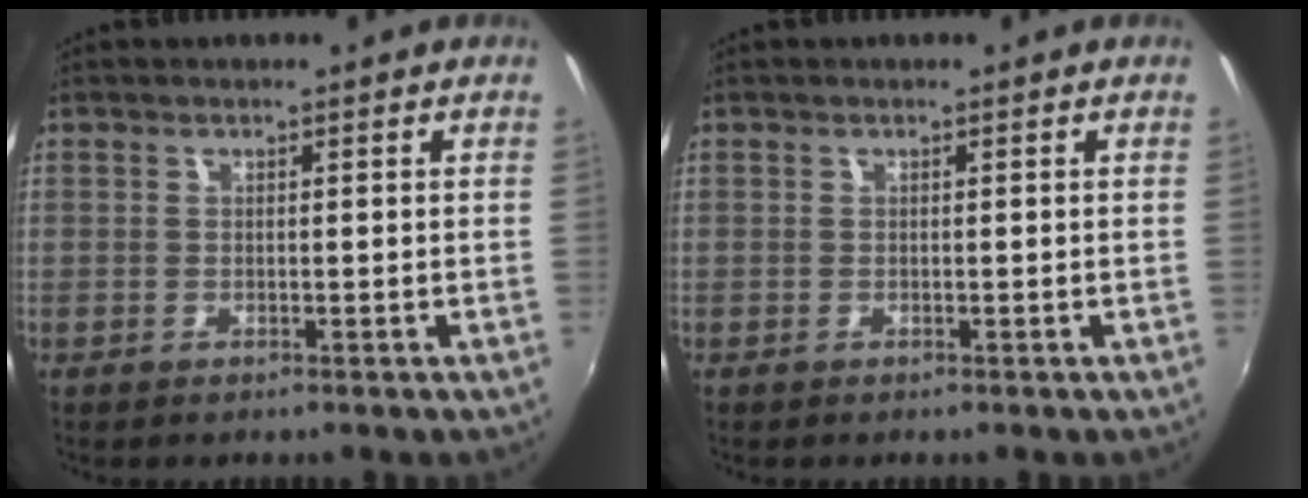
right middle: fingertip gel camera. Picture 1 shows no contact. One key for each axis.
{"total": 0.0}